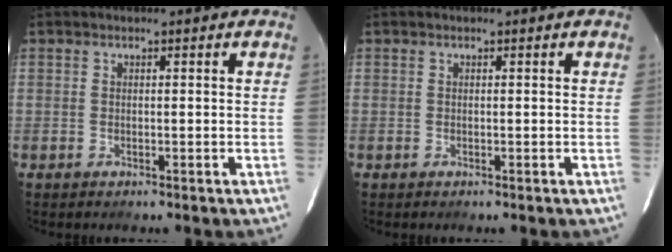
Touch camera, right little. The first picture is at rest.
{"total": 0.0}